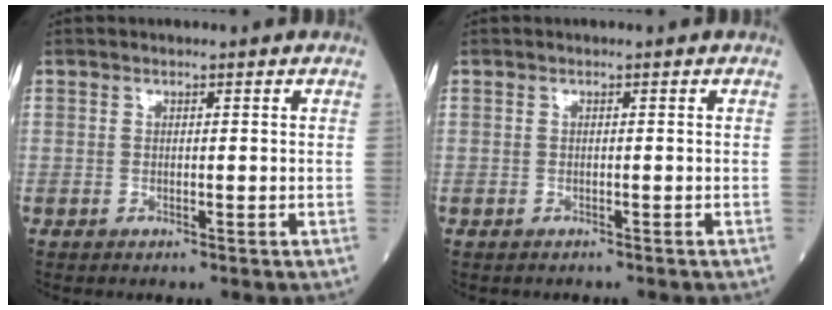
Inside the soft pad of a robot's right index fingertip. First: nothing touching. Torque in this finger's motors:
{"motor_torque": [-0.04, 0.04, -0.11, 0.00]}